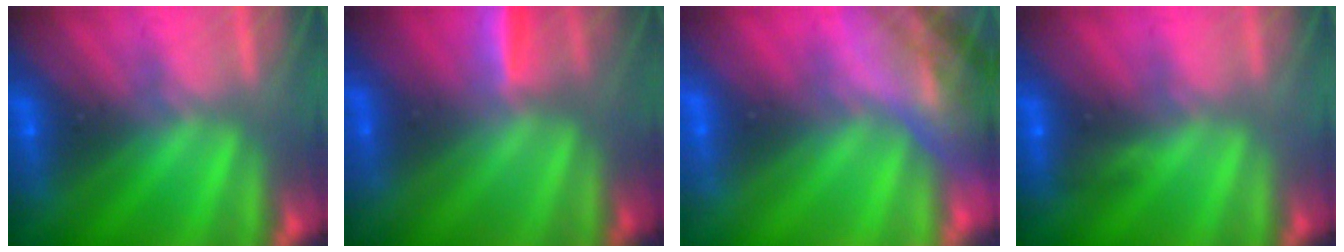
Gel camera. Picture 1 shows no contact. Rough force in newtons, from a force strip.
{"total": 2.9}
{"total": 7.9}
{"total": 2.9}